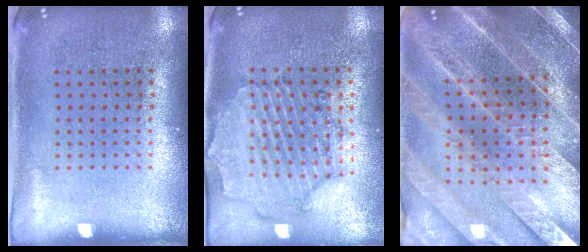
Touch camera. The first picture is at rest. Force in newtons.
{"total": 1.2, "press": 1.1, "slide": 0.3}
{"total": 3.9, "press": 3.6, "slide": 1.5}